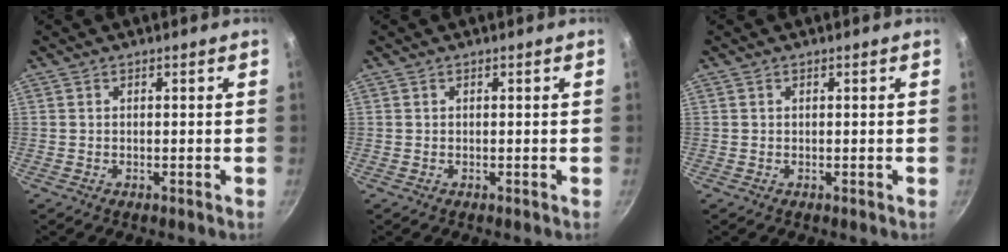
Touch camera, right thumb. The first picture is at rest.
{"total": 0.0}
{"total": 0.0}